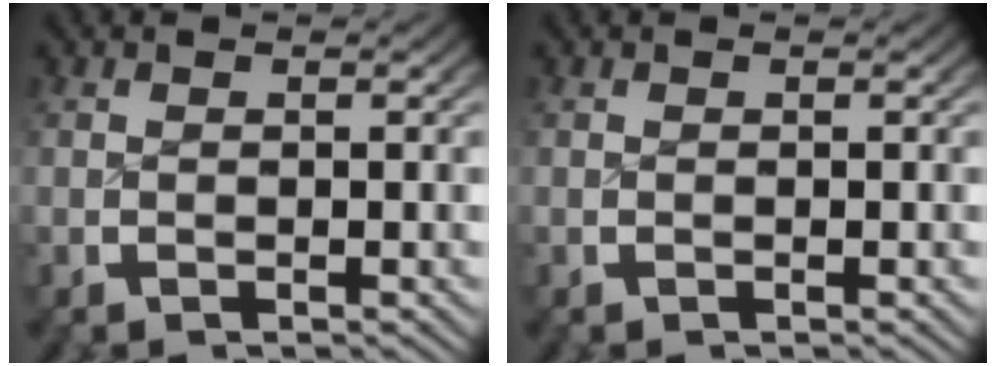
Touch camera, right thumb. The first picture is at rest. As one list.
[{"total": 0.0}]